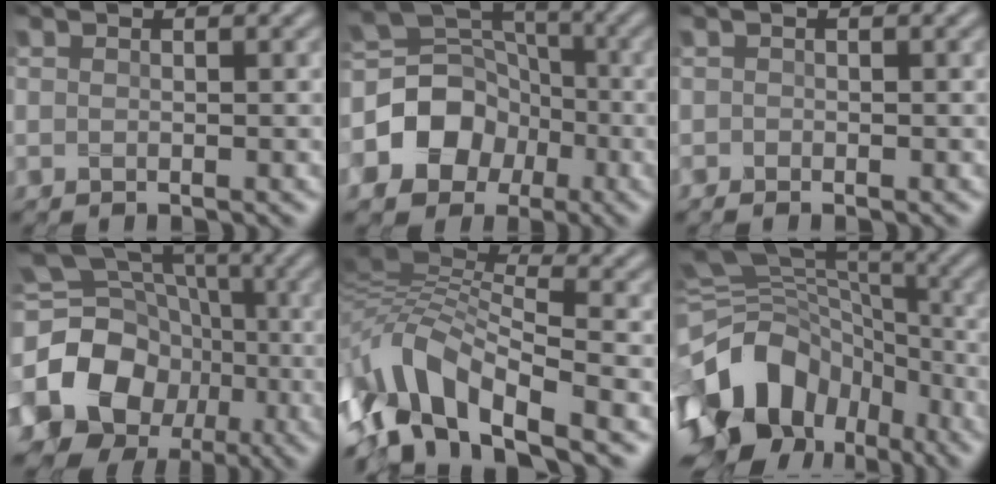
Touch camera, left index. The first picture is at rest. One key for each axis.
{"total": 8.8, "fx": -2.6, "fy": 7.3, "fz": 4.1, "tx": -0.076, "ty": 0.012, "tz": -0.065}
{"total": 0.0}
{"total": 18.7, "fx": -3.7, "fy": 16.5, "fz": 8.1, "tx": -0.180, "ty": -0.008, "tz": -0.078}
{"total": 9.6, "fx": -5.1, "fy": 3.3, "fz": 7.4, "tx": -0.142, "ty": 0.018, "tz": -0.103}
{"total": 14.4, "fx": -7.2, "fy": 9.8, "fz": 7.7, "tx": -0.176, "ty": -0.004, "tz": -0.116}